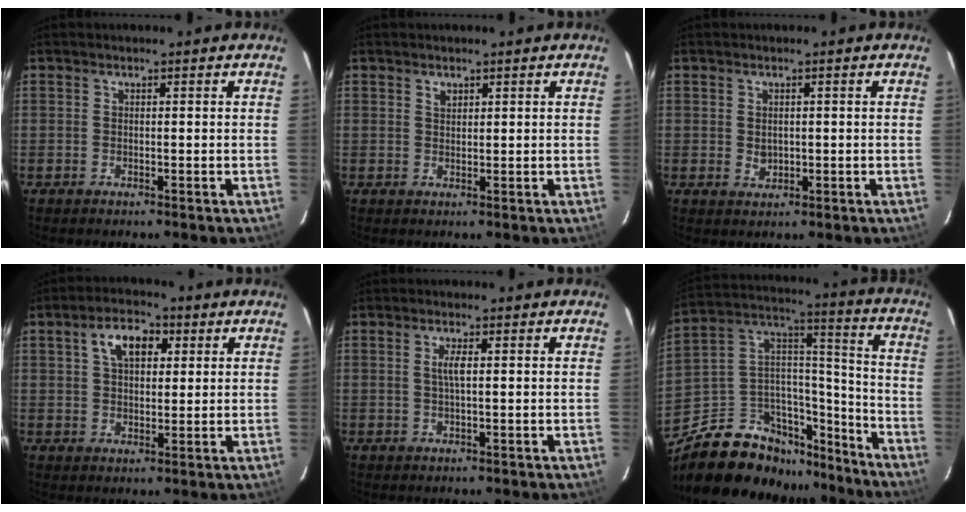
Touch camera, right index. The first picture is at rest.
{"total": 1.5, "force": [0.9, 0.9, 0.6], "torque": [-0.007, 0.003, 0.017]}
{"total": 2.2, "force": [0.1, 1.9, 1.2], "torque": [-0.017, 0.000, 0.004]}
{"total": 7.2, "force": [2.7, 4.2, 5.2], "torque": [-0.091, 0.024, 0.047]}
{"total": 2.0, "force": [0.3, 0.2, 2.0], "torque": [-0.039, 0.001, 0.005]}
{"total": 23.3, "force": [-17.6, 11.9, 9.5], "torque": [-0.193, 0.074, -0.261]}